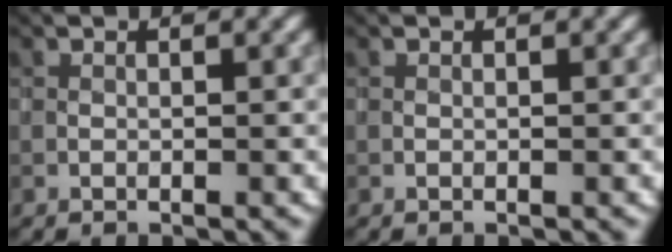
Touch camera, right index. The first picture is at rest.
{"total": 0.0}